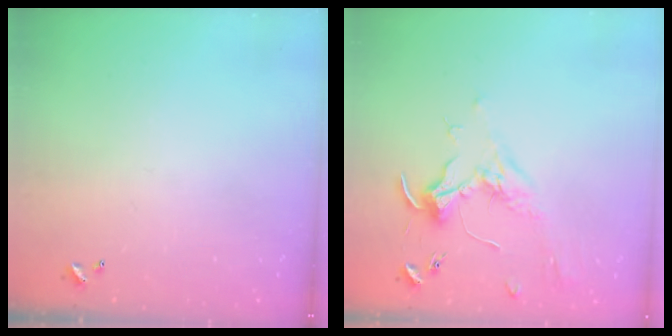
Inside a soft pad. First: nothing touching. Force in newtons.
{"total": 1.8, "press": 1.6, "slide": 0.8}